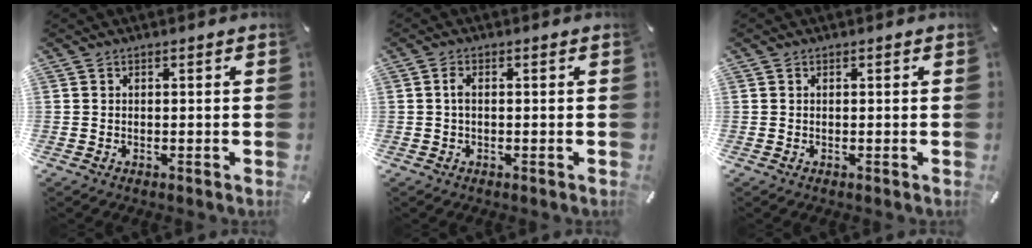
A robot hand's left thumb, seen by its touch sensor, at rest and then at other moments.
{"total": 1.7, "force": [-0.1, 0.6, 1.6], "torque": [-0.031, 0.001, -0.002]}
{"total": 0.0}